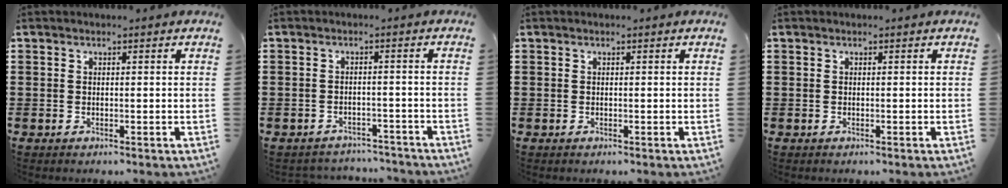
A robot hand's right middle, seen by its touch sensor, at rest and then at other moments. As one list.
[{"total": 2.4, "force": [-2.4, 0.3, -0.1], "torque": [-0.006, 0.000, -0.052]}, {"total": 0.0}, {"total": 0.0}]